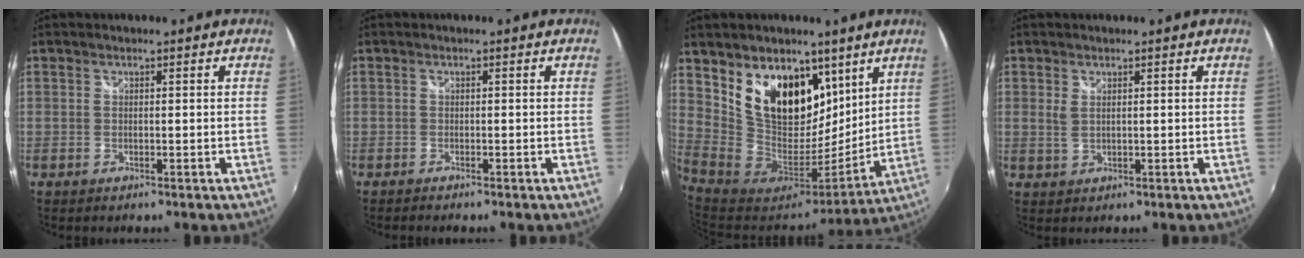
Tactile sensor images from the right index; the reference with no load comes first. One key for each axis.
{"total": 1.2, "fx": -1.1, "fy": 0.3, "fz": 0.3, "tx": -0.011, "ty": -0.007, "tz": -0.022}
{"total": 18.9, "fx": 10.5, "fy": 11.7, "fz": 10.5, "tx": -0.202, "ty": 0.000, "tz": 0.199}
{"total": 1.8, "fx": 0.8, "fy": 0.8, "fz": 1.4, "tx": -0.027, "ty": -0.002, "tz": 0.014}